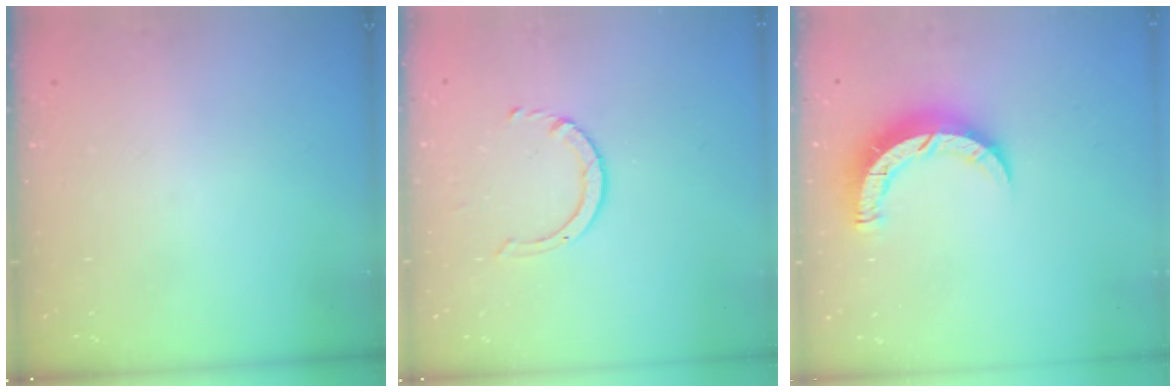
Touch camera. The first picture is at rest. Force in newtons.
{"total": 3.6, "press": 3.6, "slide": 0.5}
{"total": 7.9, "press": 7.9, "slide": 0.5}